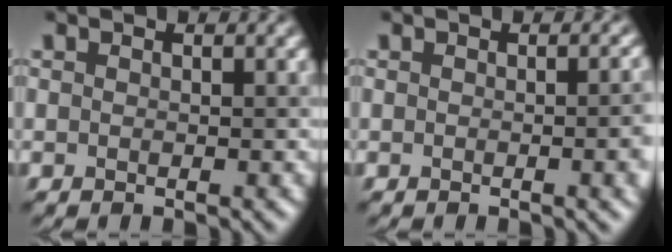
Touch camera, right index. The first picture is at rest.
{"total": 4.1, "force": [-0.3, 1.4, 3.8], "torque": [-0.028, 0.007, -0.005]}